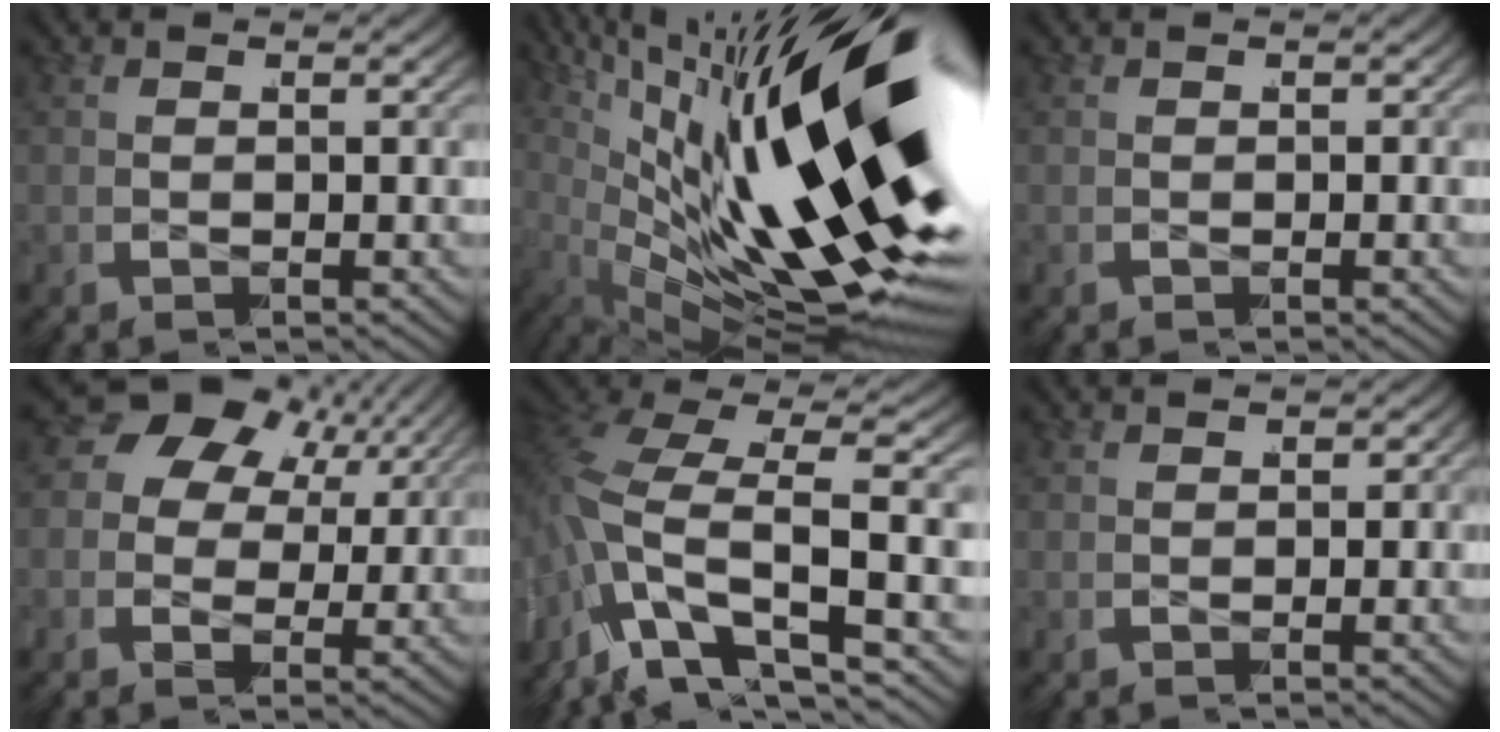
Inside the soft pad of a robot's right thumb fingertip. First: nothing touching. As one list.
[{"total": 22.3, "force": [-0.8, 10.4, 19.7], "torque": [-0.306, -0.029, 0.014]}, {"total": 0.5, "force": [-0.2, 0.4, 0.3], "torque": [-0.008, -0.003, -0.001]}, {"total": 10.3, "force": [2.0, 7.4, 6.8], "torque": [-0.132, -0.001, 0.024]}, {"total": 8.3, "force": [-1.5, 5.4, 6.0], "torque": [-0.179, -0.019, -0.019]}, {"total": 1.4, "force": [-0.3, 1.1, 0.8], "torque": [-0.011, -0.007, -0.004]}]